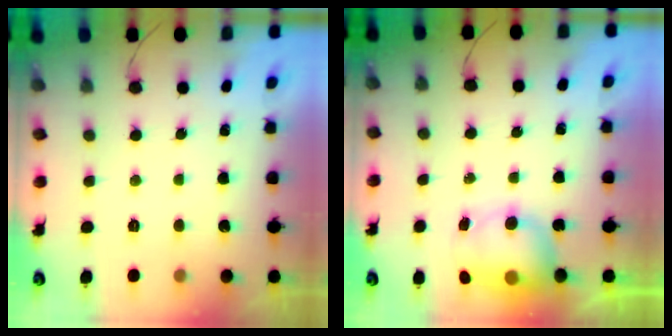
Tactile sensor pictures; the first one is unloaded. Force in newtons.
{"total": 8.3, "press": 7.7, "slide": 3.0}